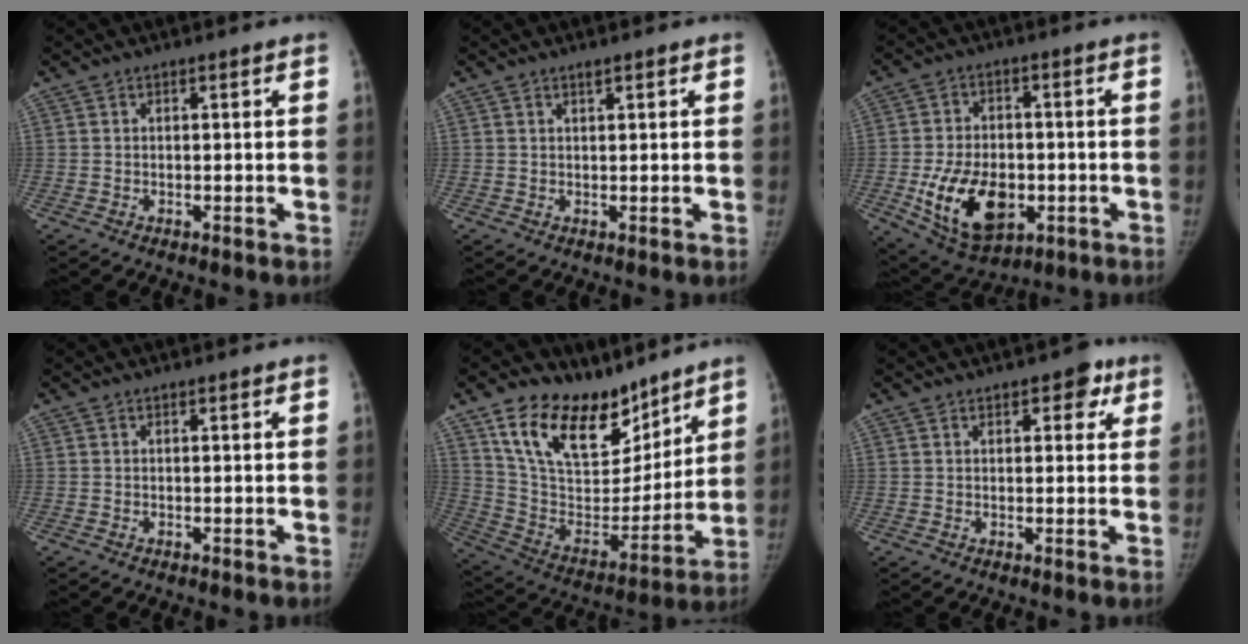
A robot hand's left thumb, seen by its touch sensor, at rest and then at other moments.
{"total": 1.0, "force": [0.8, 0.3, 0.6], "torque": [-0.008, -0.005, 0.014]}
{"total": 15.3, "force": [-3.8, 10.0, 10.9], "torque": [-0.157, 0.003, -0.046]}
{"total": 0.0}
{"total": 22.9, "force": [15.4, 12.4, 11.4], "torque": [-0.152, -0.069, 0.274]}
{"total": 4.1, "force": [2.1, 2.4, 2.6], "torque": [-0.004, -0.004, 0.019]}